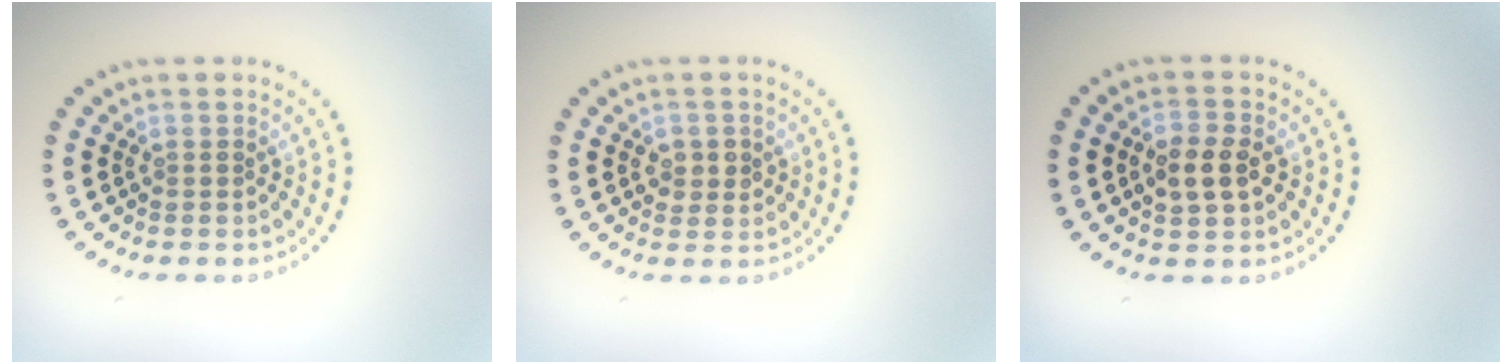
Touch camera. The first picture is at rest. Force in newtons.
{"total": 1.8, "press": 1.8, "slide": 0.1}
{"total": 3.0, "press": 3.0, "slide": 0.2}